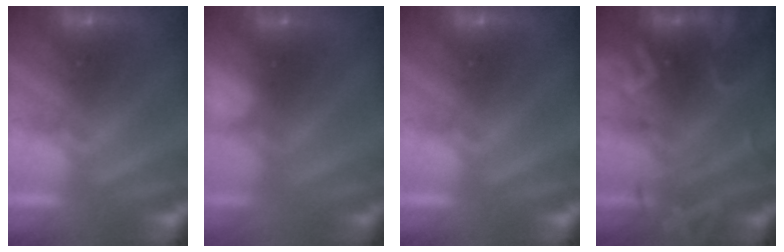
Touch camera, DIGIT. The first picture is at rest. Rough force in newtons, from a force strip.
{"total": 7.5}
{"total": 0.0}
{"total": 2.7}